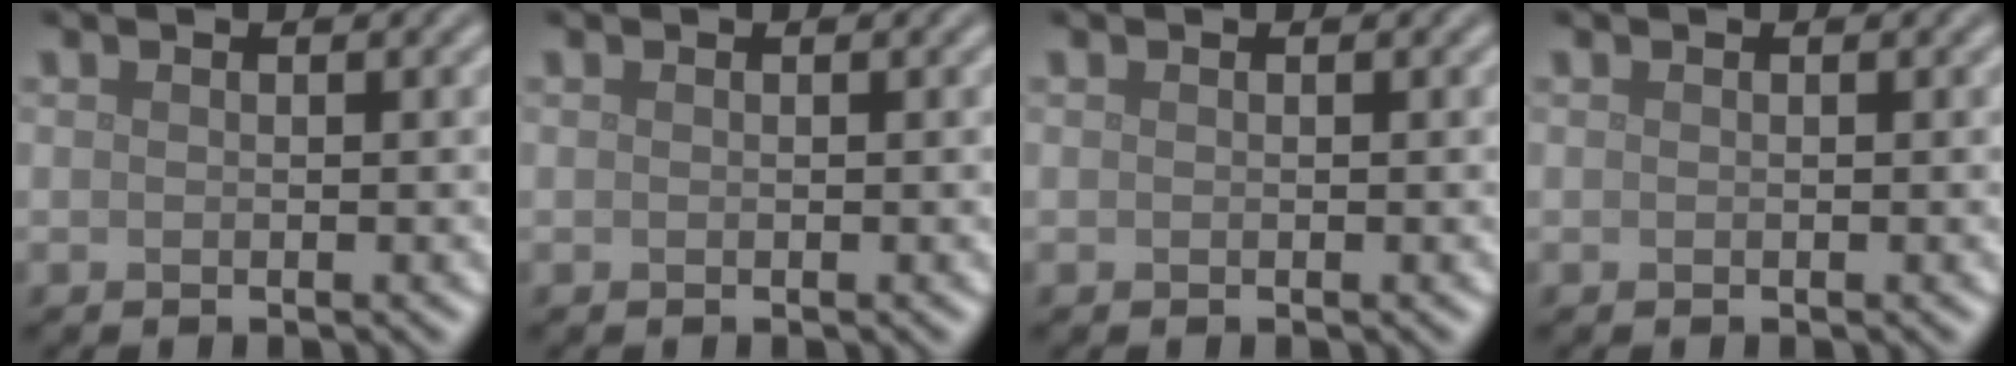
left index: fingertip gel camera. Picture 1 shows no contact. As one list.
[{"total": 0.0}, {"total": 0.0}, {"total": 0.0}]